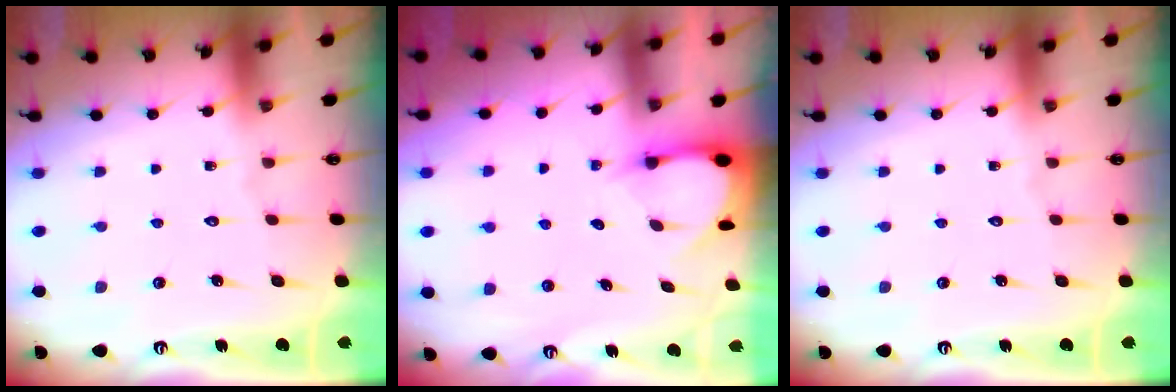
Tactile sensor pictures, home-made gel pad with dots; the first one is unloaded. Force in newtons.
{"total": 2.6, "press": 2.5, "slide": 0.4}
{"total": 0.0}